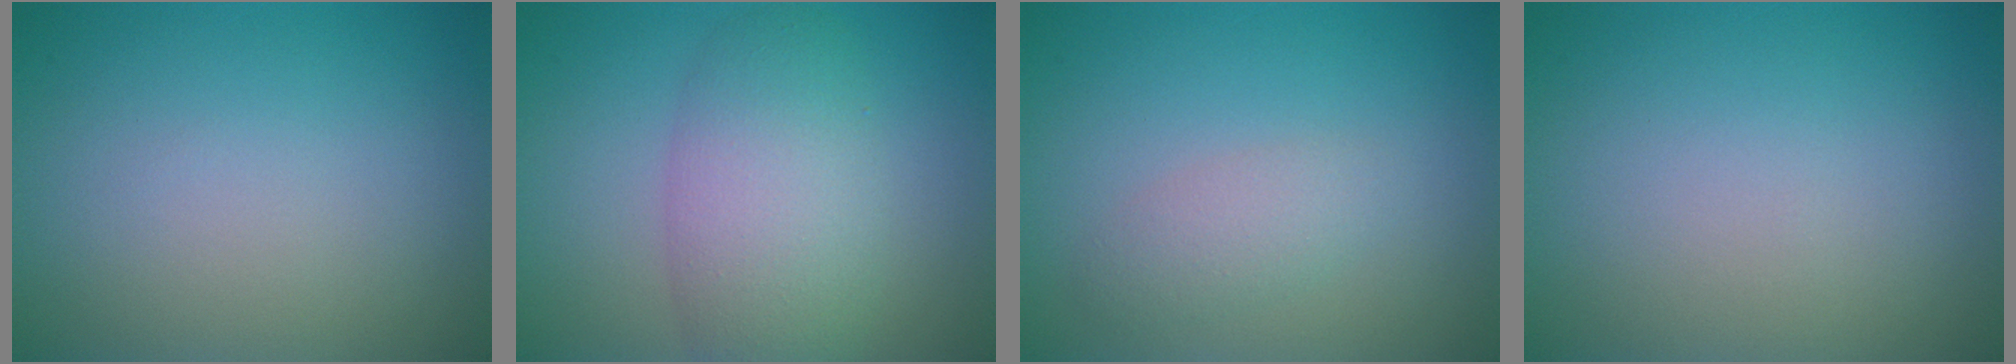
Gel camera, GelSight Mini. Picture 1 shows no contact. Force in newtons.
{"total": 5.9, "press": 5.9, "slide": 0.3}
{"total": 1.9, "press": 1.9, "slide": 0.1}
{"total": 0.0}